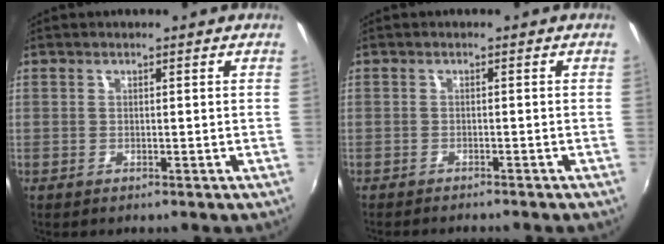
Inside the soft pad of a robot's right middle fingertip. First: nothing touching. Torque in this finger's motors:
{"motor_torque": [0.95, -1.18, 0.10, 0.05]}